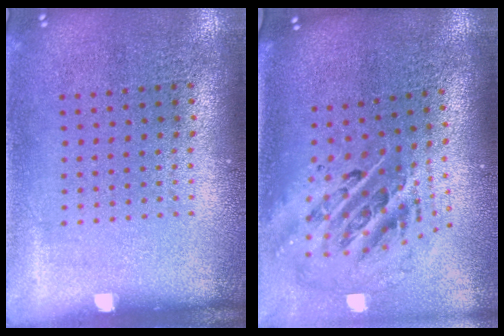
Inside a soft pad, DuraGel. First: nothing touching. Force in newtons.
{"total": 2.8, "press": 1.9, "slide": 2.1}